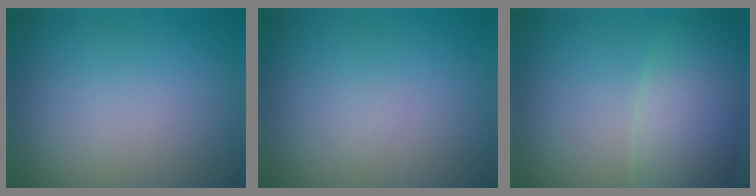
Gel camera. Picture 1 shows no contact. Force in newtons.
{"total": 0.0}
{"total": 7.1, "press": 7.0, "slide": 0.4}